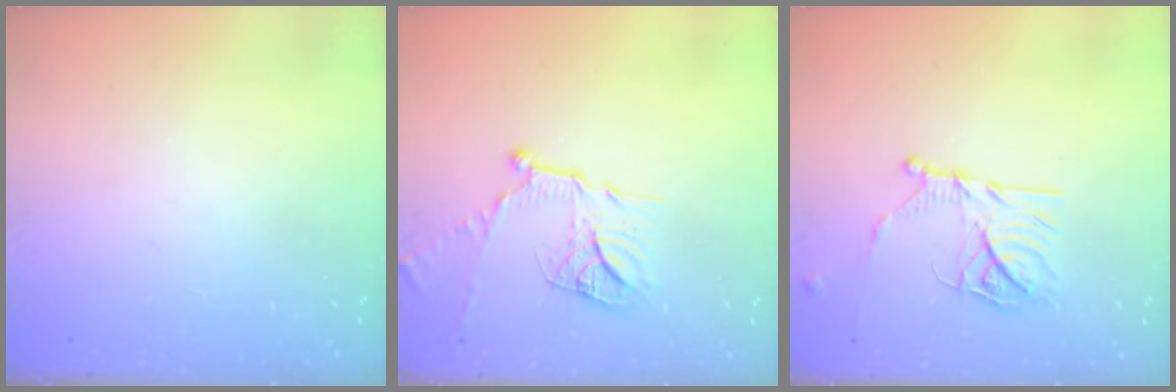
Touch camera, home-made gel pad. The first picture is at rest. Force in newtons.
{"total": 13.4, "press": 13.3, "slide": 1.2}
{"total": 13.2, "press": 13.2, "slide": 0.8}